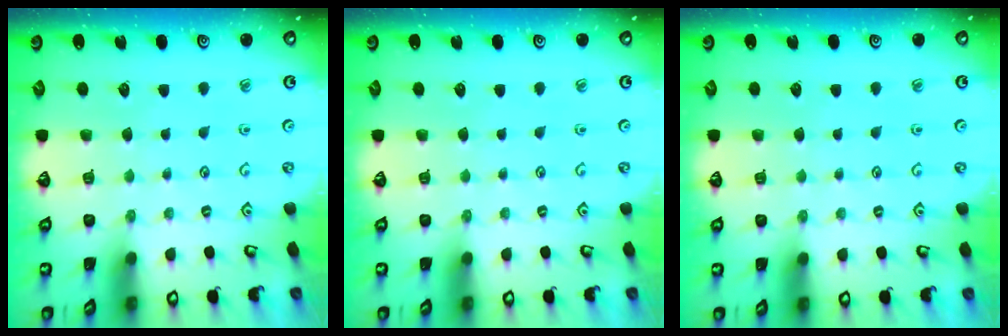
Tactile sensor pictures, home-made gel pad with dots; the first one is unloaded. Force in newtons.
{"total": 0.0}
{"total": 0.0}